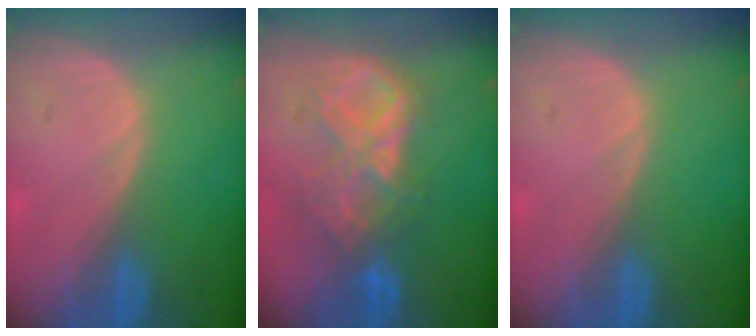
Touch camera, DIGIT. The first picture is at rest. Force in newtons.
{"total": 8.6, "press": 7.6, "slide": 3.9}
{"total": 0.0}